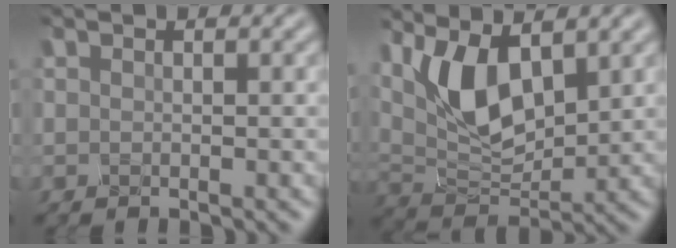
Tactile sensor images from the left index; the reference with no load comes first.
{"total": 7.1, "force": [2.4, 3.4, 5.8], "torque": [-0.117, -0.008, 0.043]}